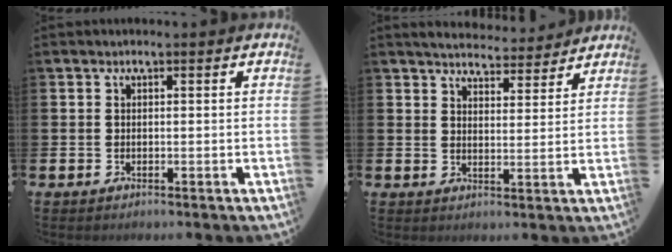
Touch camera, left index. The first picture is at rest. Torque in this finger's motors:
{"motor_torque": [0.94, -1.19, 0.08, 0.07]}